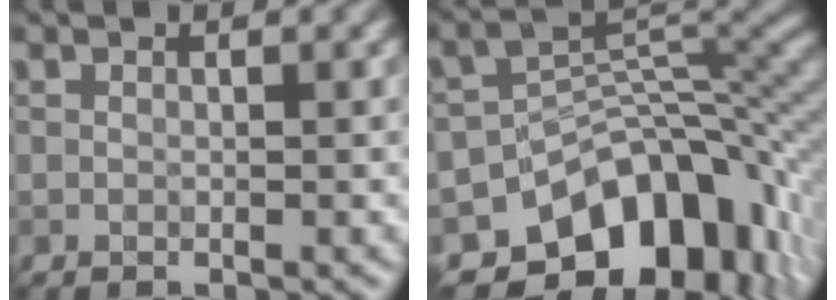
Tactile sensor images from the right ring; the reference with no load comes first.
{"total": 12.8, "force": [-6.9, 8.1, 7.1], "torque": [-0.113, -0.007, -0.111]}